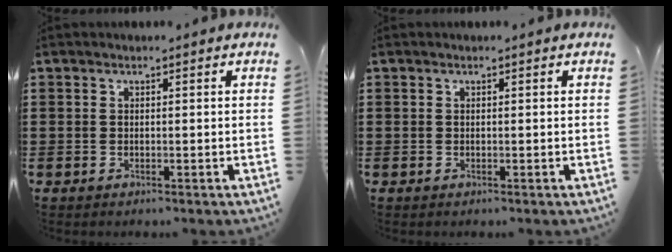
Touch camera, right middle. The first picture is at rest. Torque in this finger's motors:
{"motor_torque": [-0.17, -0.04, -0.01, -0.01]}